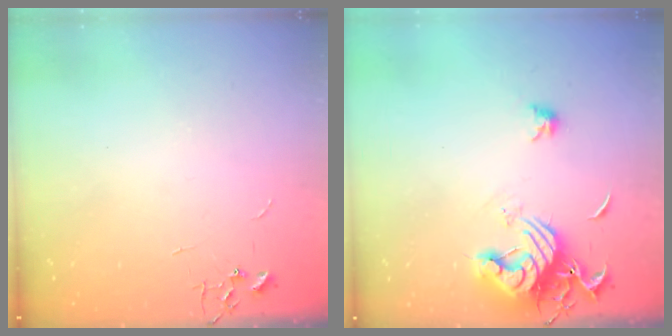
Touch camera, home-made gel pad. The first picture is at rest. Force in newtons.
{"total": 12.8, "press": 12.8, "slide": 1.0}